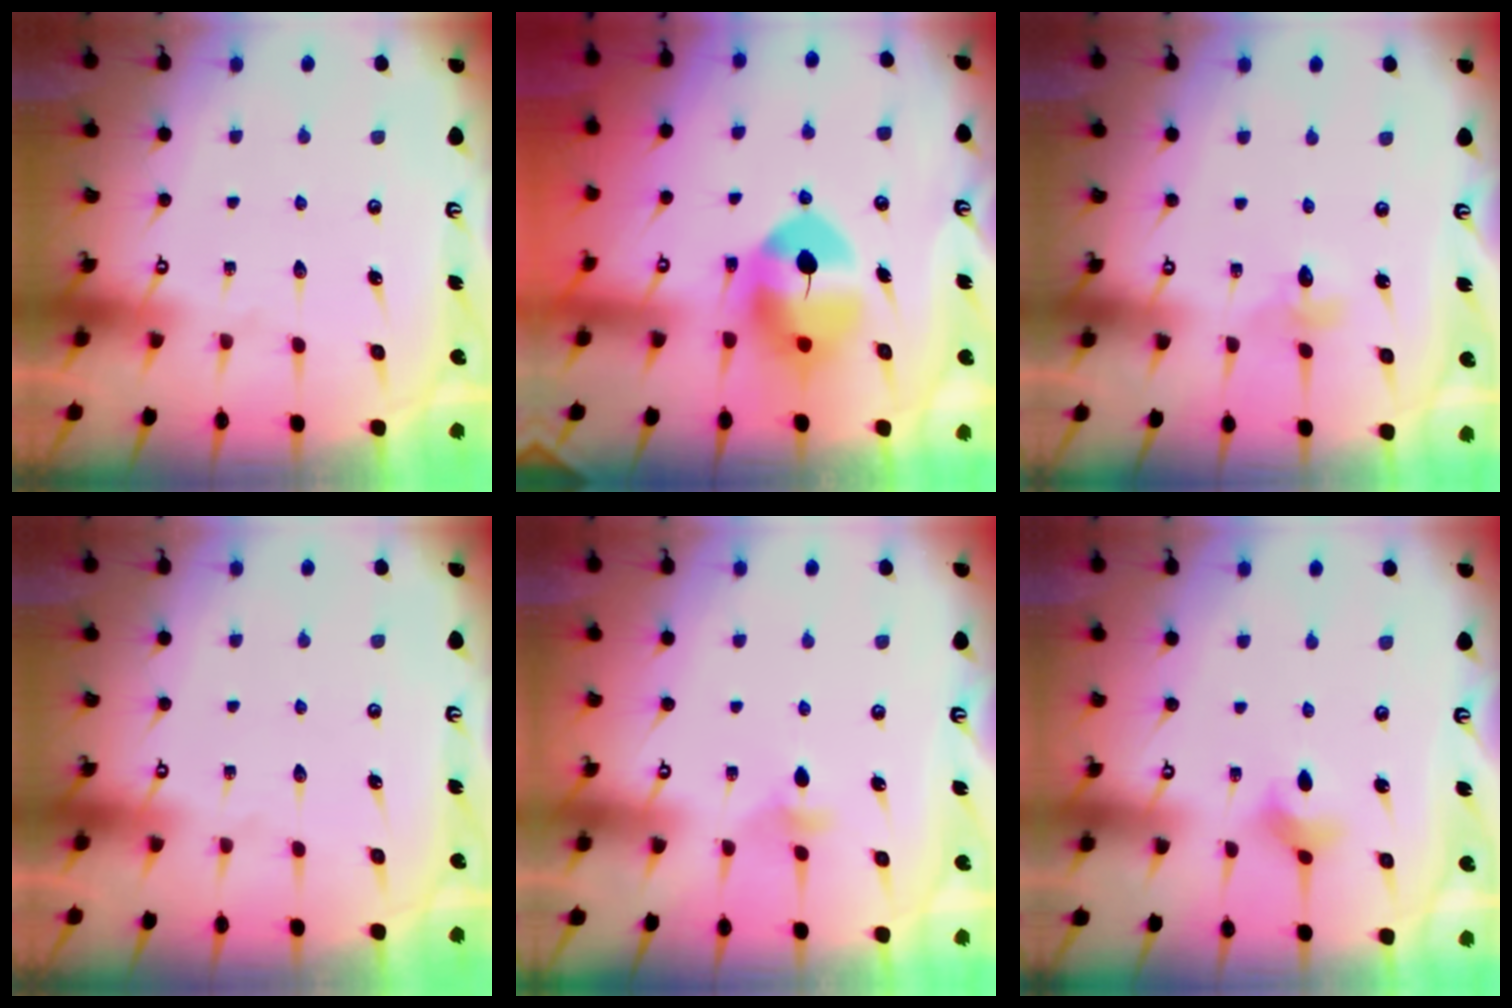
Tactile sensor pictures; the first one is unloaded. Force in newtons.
{"total": 9.4, "press": 9.2, "slide": 1.6}
{"total": 3.6, "press": 3.5, "slide": 0.4}
{"total": 0.0}
{"total": 4.3, "press": 4.2, "slide": 0.8}
{"total": 2.9, "press": 2.9, "slide": 0.4}